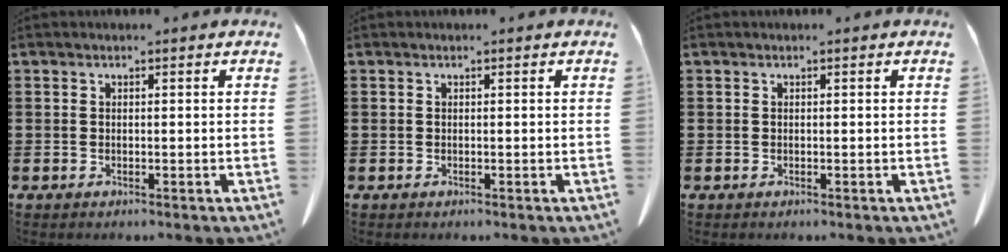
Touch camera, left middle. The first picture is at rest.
{"total": 0.0}
{"total": 0.0}